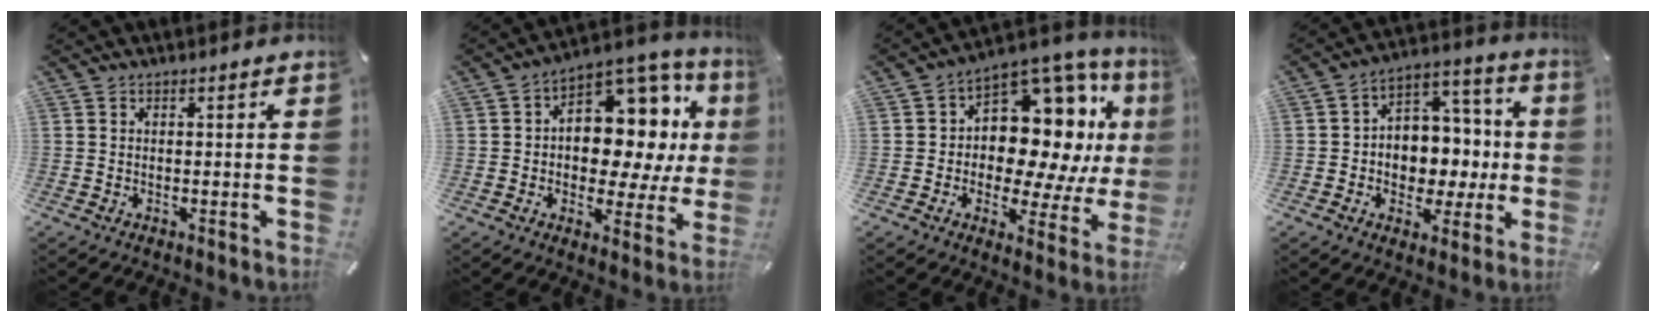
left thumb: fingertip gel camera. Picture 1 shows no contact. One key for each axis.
{"total": 13.1, "fx": 3.0, "fy": 9.6, "fz": 8.3, "tx": -0.100, "ty": -0.045, "tz": 0.057}
{"total": 16.4, "fx": 3.7, "fy": 11.4, "fz": 11.2, "tx": -0.154, "ty": -0.054, "tz": 0.060}
{"total": 9.5, "fx": -1.4, "fy": 8.9, "fz": 3.2, "tx": -0.036, "ty": 0.004, "tz": -0.017}